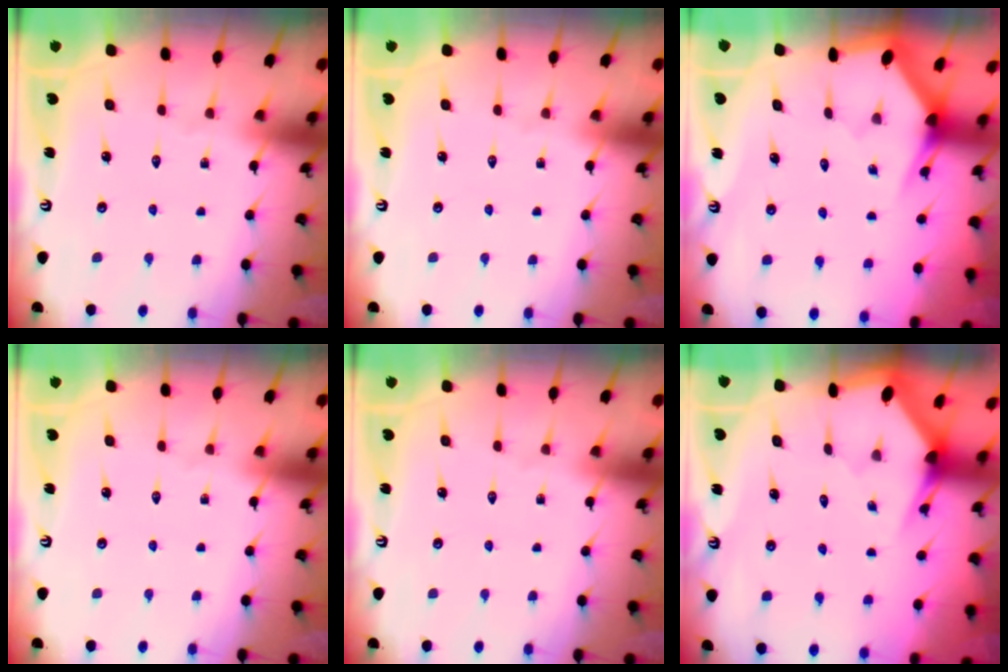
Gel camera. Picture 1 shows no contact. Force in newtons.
{"total": 0.0}
{"total": 2.9, "press": 2.9, "slide": 0.0}
{"total": 0.0}
{"total": 0.0}
{"total": 3.0, "press": 3.0, "slide": 0.2}